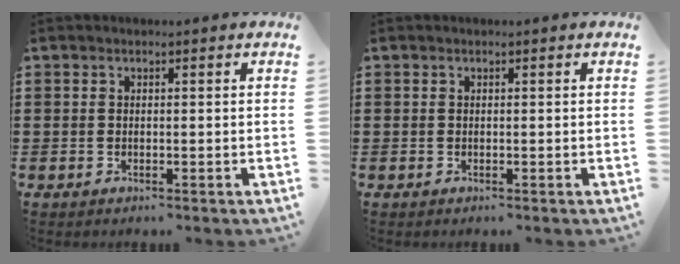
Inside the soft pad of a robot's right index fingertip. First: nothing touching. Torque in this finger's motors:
{"motor_torque": [-0.27, 0.57, 0.00, 0.00]}